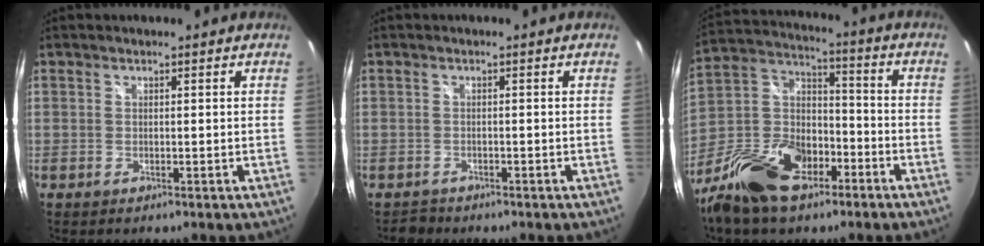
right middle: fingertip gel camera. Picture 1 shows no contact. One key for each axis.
{"total": 1.5, "fx": -1.3, "fy": 0.8, "fz": -0.1, "tx": -0.002, "ty": 0.001, "tz": -0.021}
{"total": 18.9, "fx": -11.5, "fy": 9.9, "fz": 11.3, "tx": -0.260, "ty": 0.003, "tz": -0.214}